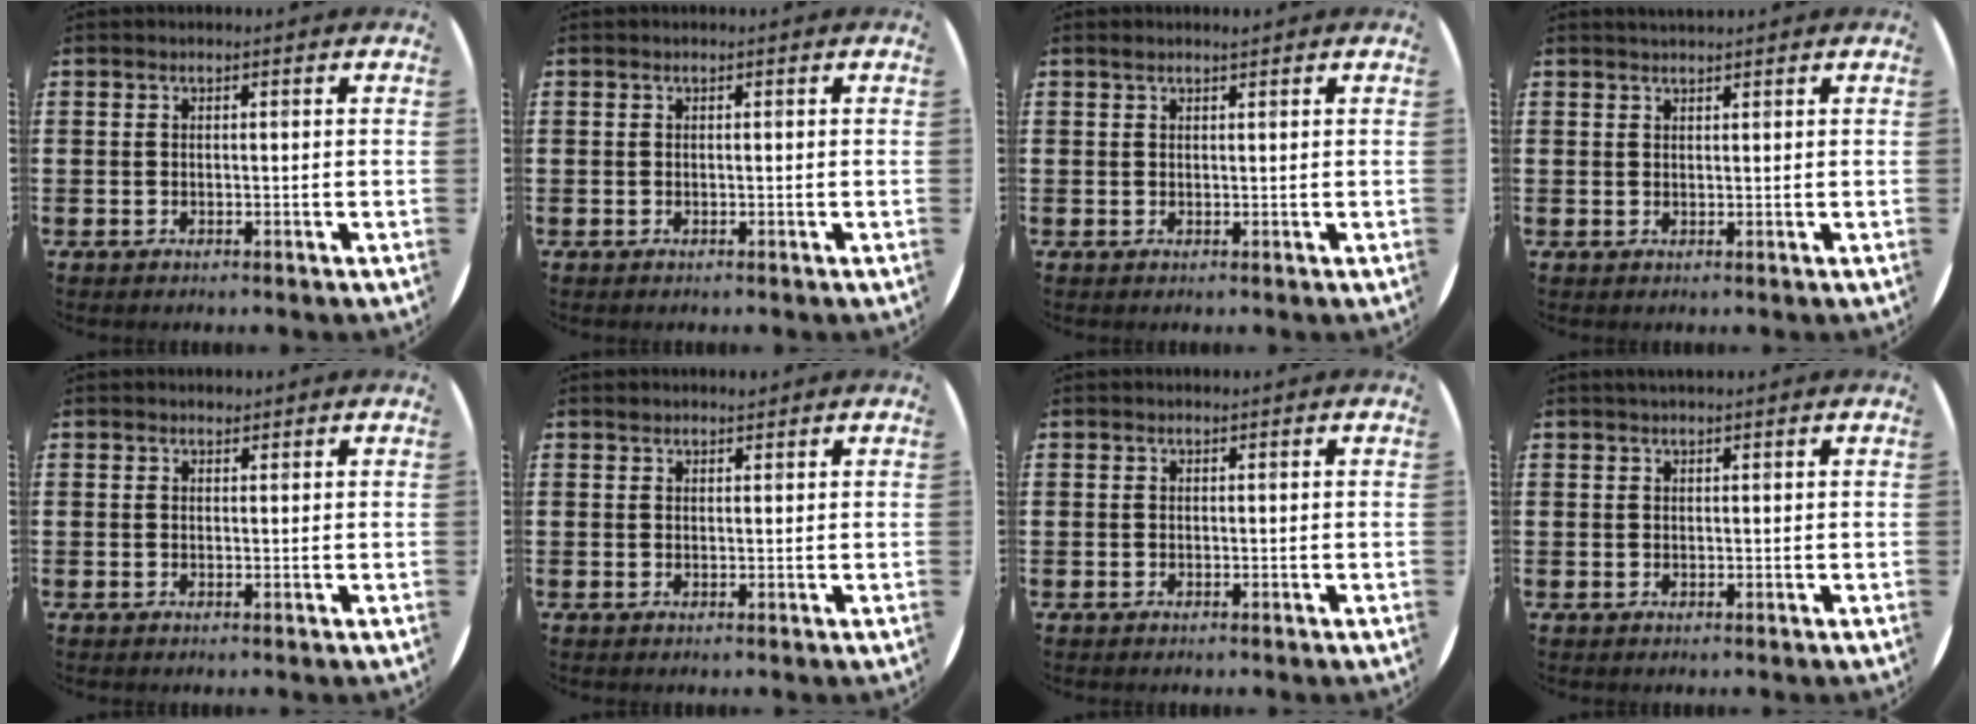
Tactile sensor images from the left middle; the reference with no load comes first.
{"total": 0.0}
{"total": 0.9, "force": [0.9, 0.0, 0.3], "torque": [-0.007, -0.002, 0.016]}
{"total": 1.3, "force": [1.3, 0.2, 0.0], "torque": [-0.001, 0.003, 0.024]}
{"total": 0.7, "force": [0.7, 0.2, 0.0], "torque": [0.008, -0.001, 0.012]}
{"total": 1.0, "force": [1.0, 0.2, 0.0], "torque": [-0.002, 0.001, 0.019]}
{"total": 0.0}
{"total": 0.9, "force": [0.9, 0.3, 0.2], "torque": [-0.005, 0.003, 0.016]}